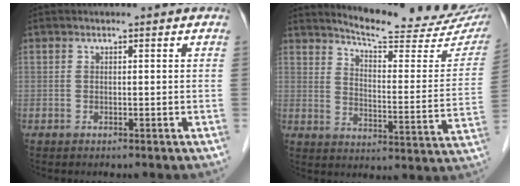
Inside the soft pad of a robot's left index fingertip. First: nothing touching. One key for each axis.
{"total": 19.1, "fx": 17.2, "fy": 2.5, "fz": 7.8, "tx": -0.104, "ty": -0.070, "tz": 0.211}